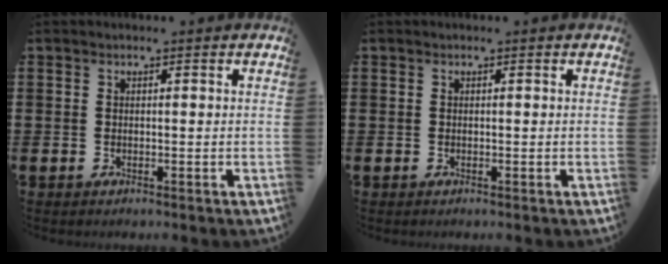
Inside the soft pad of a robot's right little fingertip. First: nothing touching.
{"total": 0.0}